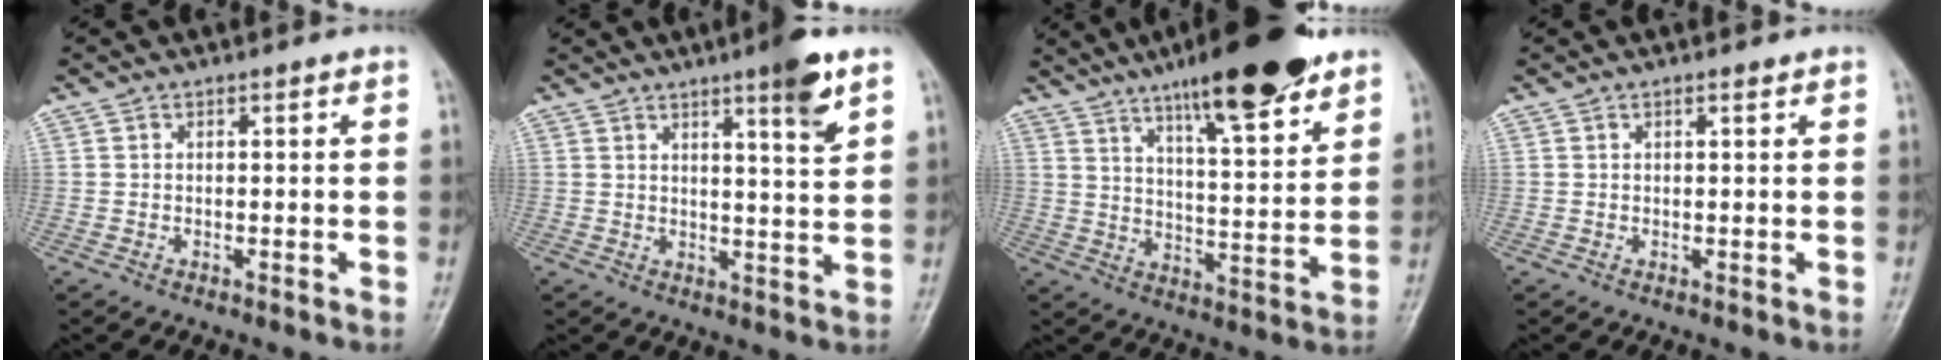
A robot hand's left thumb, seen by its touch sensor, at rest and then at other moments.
{"total": 7.3, "force": [4.4, 0.7, 5.8], "torque": [-0.079, -0.028, 0.063]}
{"total": 18.9, "force": [12.8, 4.1, 13.2], "torque": [-0.172, -0.060, 0.201]}
{"total": 0.7, "force": [0.5, 0.2, 0.5], "torque": [-0.008, -0.001, 0.007]}